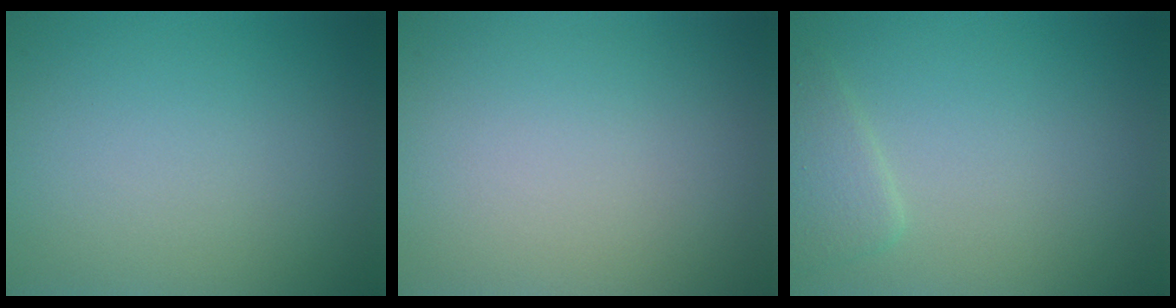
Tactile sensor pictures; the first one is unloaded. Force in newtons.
{"total": 0.0}
{"total": 1.9, "press": 1.9, "slide": 0.1}